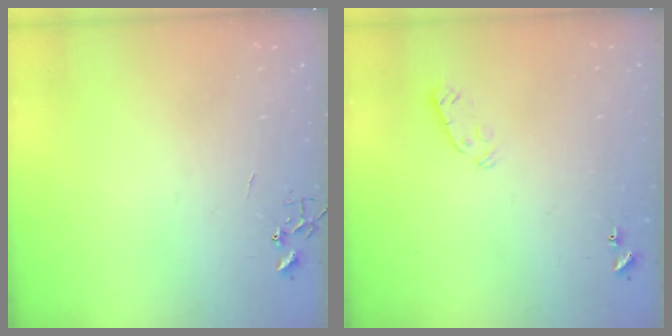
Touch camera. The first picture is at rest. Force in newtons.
{"total": 3.5, "press": 3.5, "slide": 0.4}